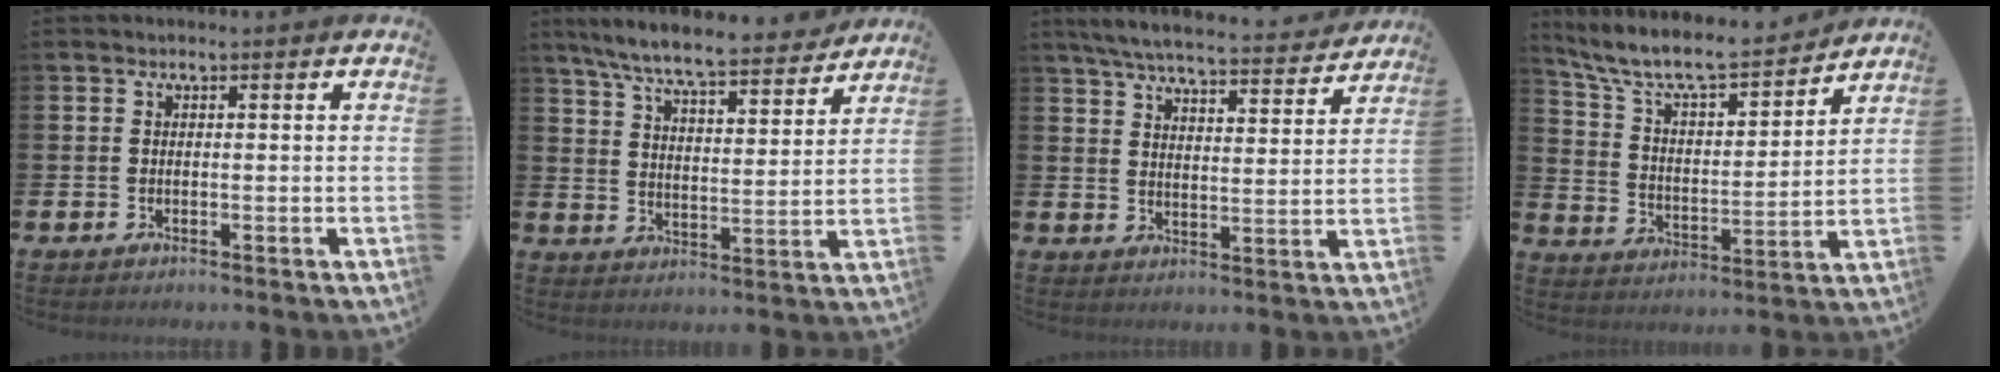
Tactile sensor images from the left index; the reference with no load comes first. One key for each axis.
{"total": 8.1, "fx": 7.6, "fy": 0.7, "fz": 2.9, "tx": -0.082, "ty": -0.050, "tz": 0.131}
{"total": 6.5, "fx": 6.1, "fy": 0.7, "fz": 2.0, "tx": -0.059, "ty": -0.043, "tz": 0.105}
{"total": 8.8, "fx": 8.0, "fy": 1.9, "fz": 3.2, "tx": -0.103, "ty": -0.055, "tz": 0.137}